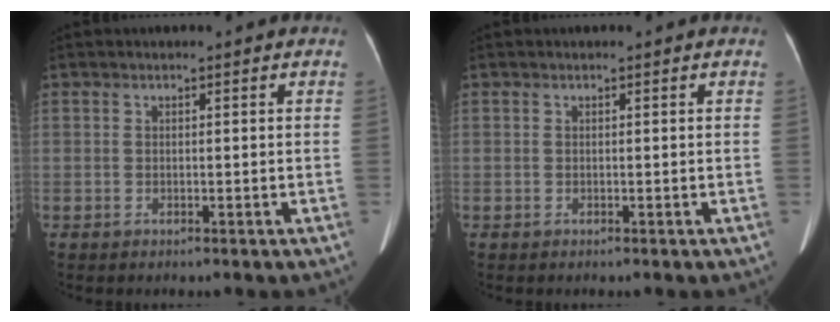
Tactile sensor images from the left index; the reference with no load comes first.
{"total": 0.0}